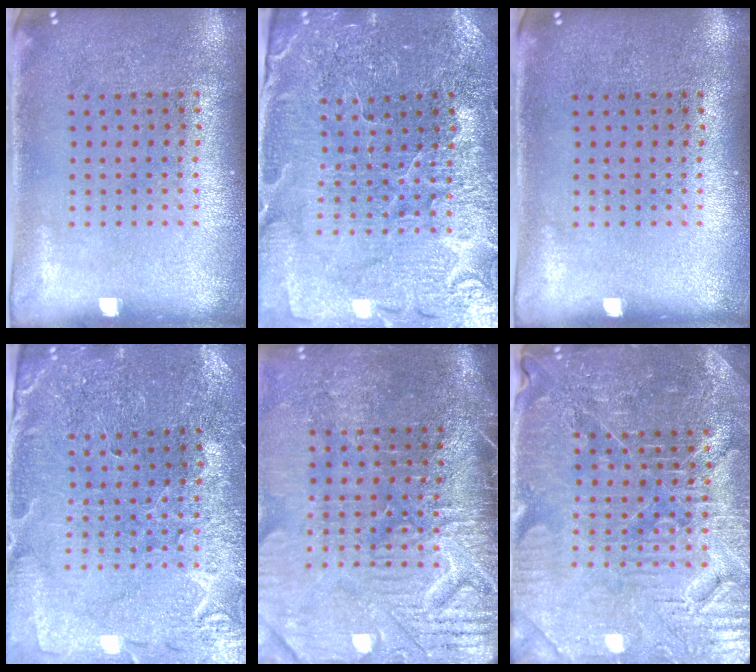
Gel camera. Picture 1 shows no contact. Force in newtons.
{"total": 3.4, "press": 3.4, "slide": 0.3}
{"total": 0.0}
{"total": 1.0, "press": 1.0, "slide": 0.2}
{"total": 4.6, "press": 4.0, "slide": 2.2}
{"total": 4.5, "press": 4.4, "slide": 1.2}